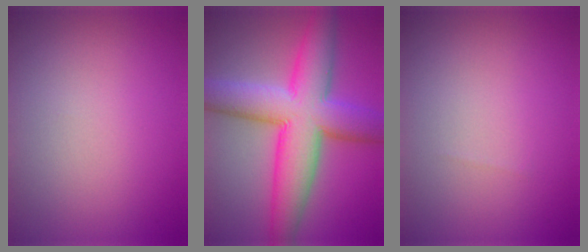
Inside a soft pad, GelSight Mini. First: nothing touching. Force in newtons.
{"total": 10.8, "press": 10.8, "slide": 0.3}
{"total": 0.0}